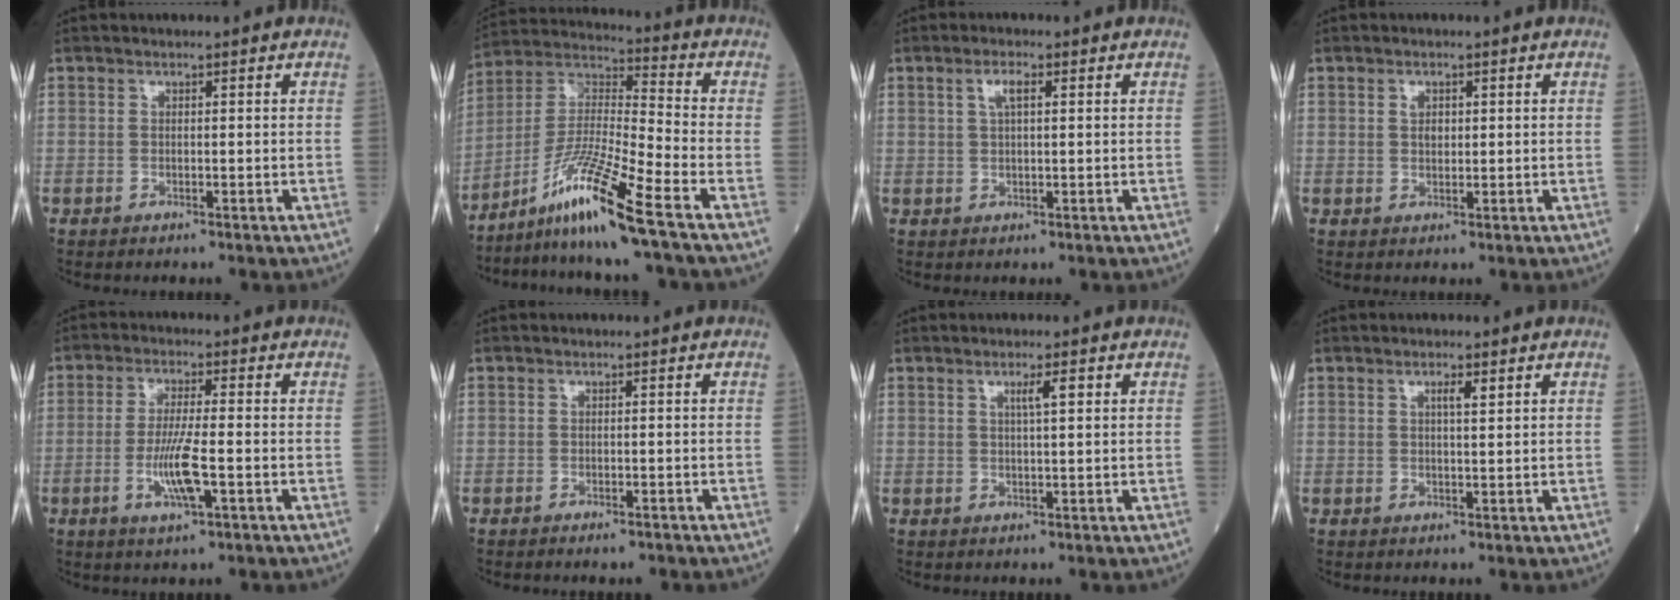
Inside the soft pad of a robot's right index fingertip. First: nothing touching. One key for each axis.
{"total": 13.6, "fx": -8.7, "fy": -1.6, "fz": 10.3, "tx": -0.213, "ty": -0.015, "tz": -0.164}
{"total": 2.7, "fx": 1.1, "fy": 0.7, "fz": 2.4, "tx": -0.050, "ty": 0.007, "tz": 0.020}
{"total": 1.6, "fx": 0.6, "fy": 0.9, "fz": 1.2, "tx": -0.022, "ty": 0.000, "tz": 0.010}
{"total": 6.9, "fx": -2.0, "fy": 0.4, "fz": 6.6, "tx": -0.132, "ty": -0.010, "tz": -0.037}
{"total": 1.3, "fx": -1.1, "fy": 0.3, "fz": 0.7, "tx": -0.011, "ty": -0.001, "tz": -0.012}
{"total": 2.2, "fx": 1.0, "fy": 0.3, "fz": 1.9, "tx": -0.033, "ty": 0.001, "tz": 0.016}
{"total": 1.7, "fx": 0.8, "fy": 0.1, "fz": 1.5, "tx": -0.027, "ty": 0.000, "tz": 0.013}